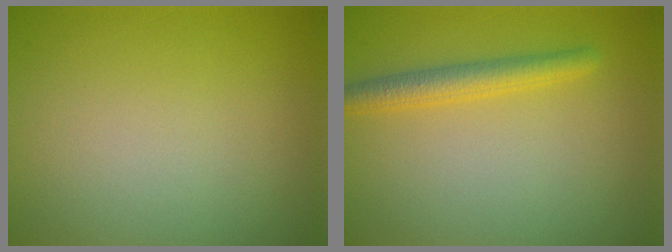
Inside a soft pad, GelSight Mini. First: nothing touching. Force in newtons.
{"total": 2.8, "press": 2.8, "slide": 0.1}